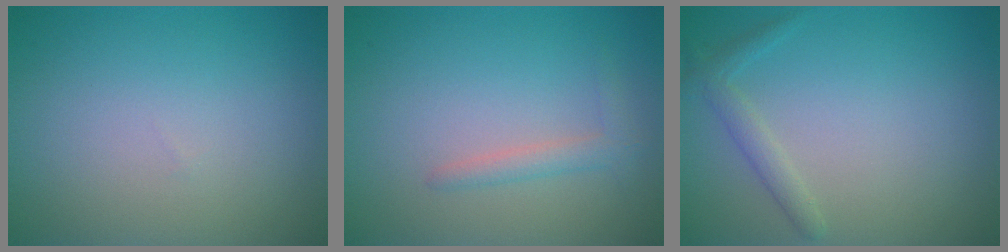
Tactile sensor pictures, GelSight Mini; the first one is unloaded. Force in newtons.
{"total": 1.6, "press": 1.6, "slide": 0.1}
{"total": 1.5, "press": 1.5, "slide": 0.1}